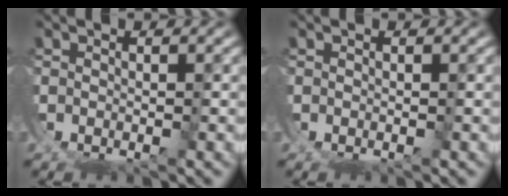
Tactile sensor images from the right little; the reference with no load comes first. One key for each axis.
{"total": 0.0}